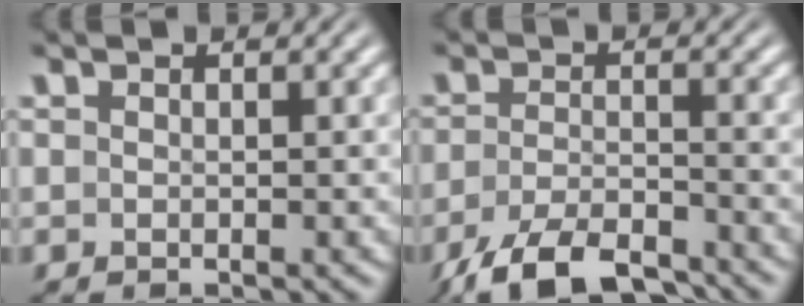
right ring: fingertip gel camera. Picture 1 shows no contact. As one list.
[{"total": 6.5, "force": [-5.3, 2.0, 3.1], "torque": [-0.058, -0.022, -0.076]}]